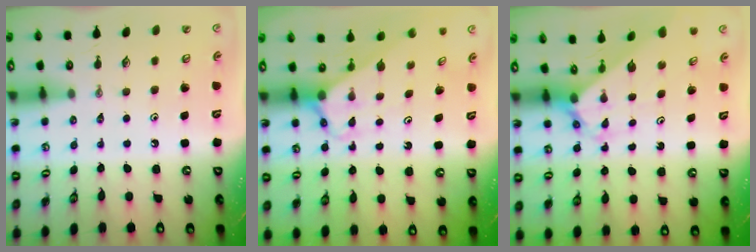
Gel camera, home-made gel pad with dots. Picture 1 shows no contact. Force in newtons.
{"total": 3.0, "press": 3.0, "slide": 0.2}
{"total": 2.4, "press": 2.4, "slide": 0.2}